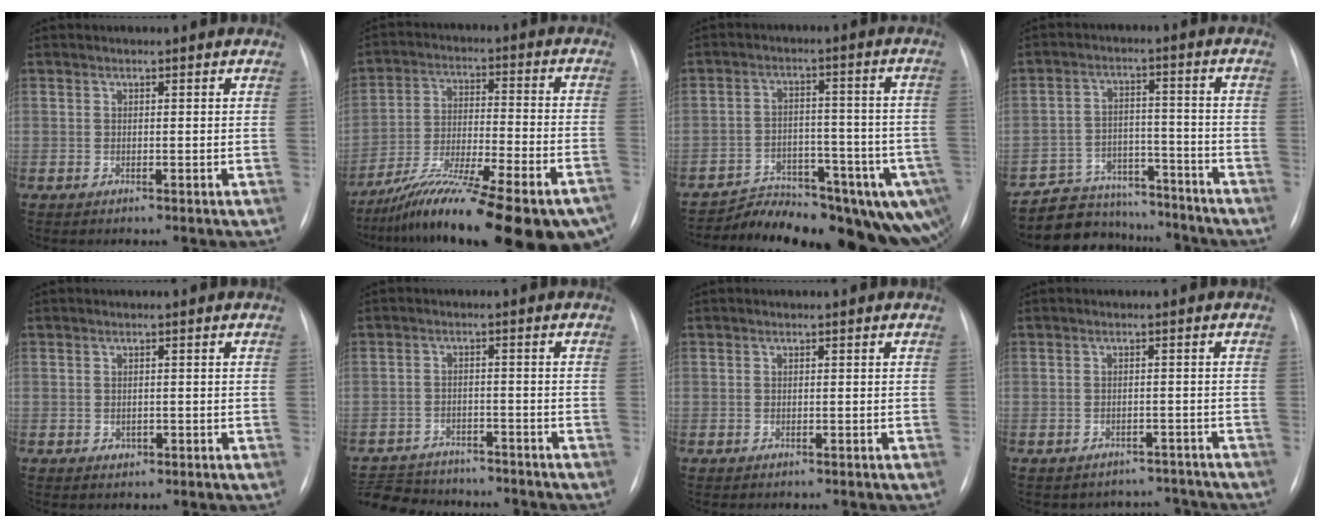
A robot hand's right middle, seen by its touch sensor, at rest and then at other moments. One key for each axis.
{"total": 26.2, "fx": -20.3, "fy": 3.8, "fz": 16.0, "tx": -0.200, "ty": -0.014, "tz": -0.304}
{"total": 17.4, "fx": -14.5, "fy": 5.6, "fz": 7.8, "tx": -0.052, "ty": 0.031, "tz": -0.190}
{"total": 12.0, "fx": -10.7, "fy": 5.0, "fz": 1.6, "tx": -0.019, "ty": 0.031, "tz": -0.154}
{"total": 0.9, "fx": -0.3, "fy": 0.8, "fz": 0.4, "tx": -0.007, "ty": -0.001, "tz": -0.001}
{"total": 13.8, "fx": -12.3, "fy": 4.8, "fz": 4.0, "tx": -0.092, "ty": 0.006, "tz": -0.166}
{"total": 0.9, "fx": -0.8, "fy": 0.4, "fz": 0.3, "tx": -0.010, "ty": -0.001, "tz": -0.009}
{"total": 6.1, "fx": -5.5, "fy": 2.3, "fz": -0.9, "tx": 0.020, "ty": 0.025, "tz": -0.060}